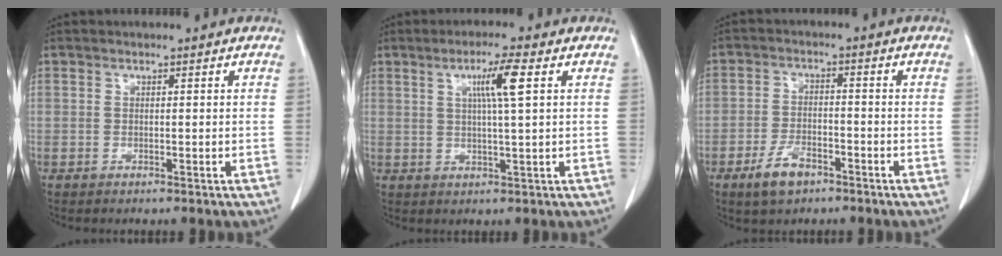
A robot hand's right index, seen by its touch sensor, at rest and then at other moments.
{"total": 5.6, "force": [1.8, -0.6, 5.2], "torque": [-0.090, 0.001, 0.031]}
{"total": 5.4, "force": [-3.4, 2.6, 3.3], "torque": [-0.069, 0.000, -0.056]}